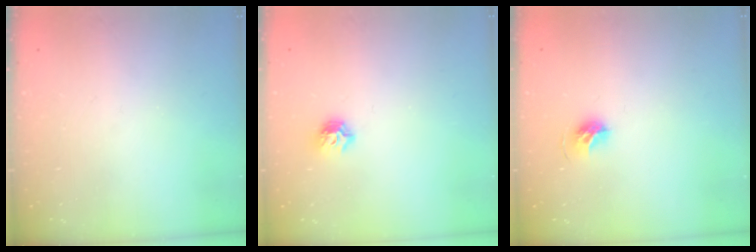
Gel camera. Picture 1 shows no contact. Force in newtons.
{"total": 6.5, "press": 6.5, "slide": 0.9}
{"total": 6.7, "press": 6.7, "slide": 0.9}